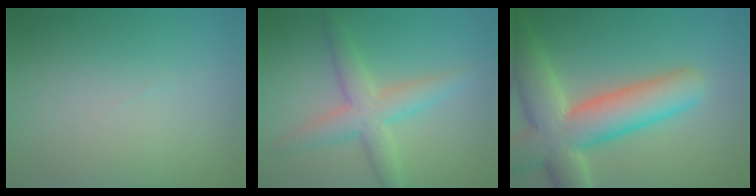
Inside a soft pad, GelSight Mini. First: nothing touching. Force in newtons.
{"total": 4.1, "press": 4.1, "slide": 0.1}
{"total": 9.7, "press": 9.7, "slide": 1.0}